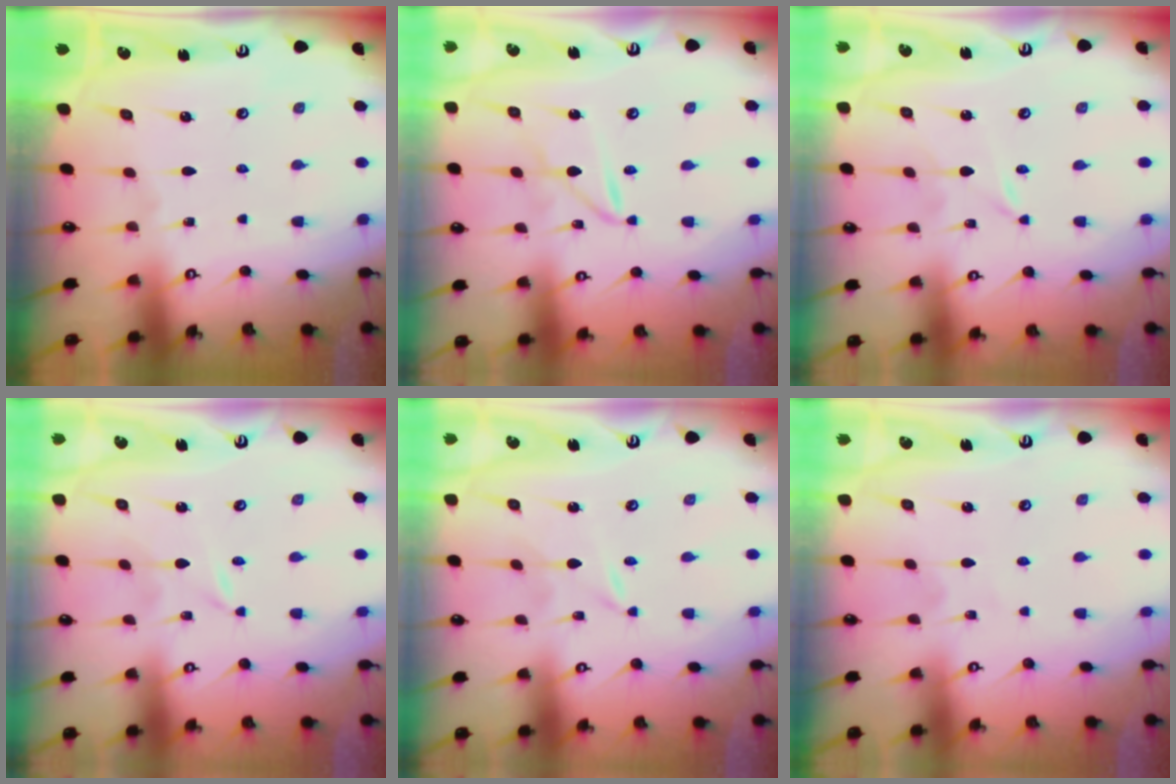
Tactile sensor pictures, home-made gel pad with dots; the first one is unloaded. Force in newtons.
{"total": 2.9, "press": 2.9, "slide": 0.2}
{"total": 0.0}
{"total": 0.0}
{"total": 0.0}
{"total": 2.0, "press": 2.0, "slide": 0.2}